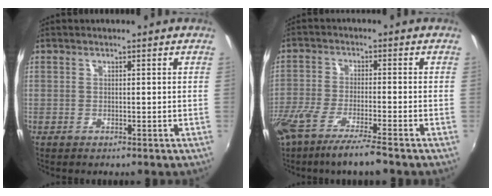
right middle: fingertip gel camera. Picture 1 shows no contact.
{"total": 10.9, "force": [-8.3, 0.7, 7.0], "torque": [-0.152, -0.042, -0.149]}